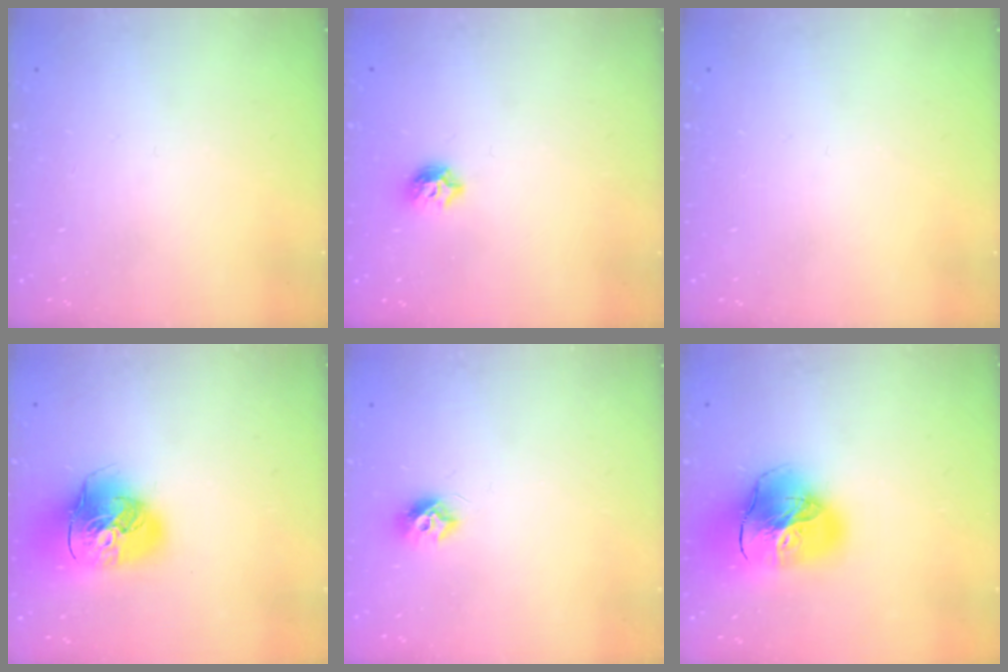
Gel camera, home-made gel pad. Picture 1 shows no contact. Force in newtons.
{"total": 6.0, "press": 5.9, "slide": 0.8}
{"total": 0.0}
{"total": 16.2, "press": 16.0, "slide": 2.4}
{"total": 7.3, "press": 7.3, "slide": 0.3}
{"total": 20.3, "press": 20.2, "slide": 2.2}